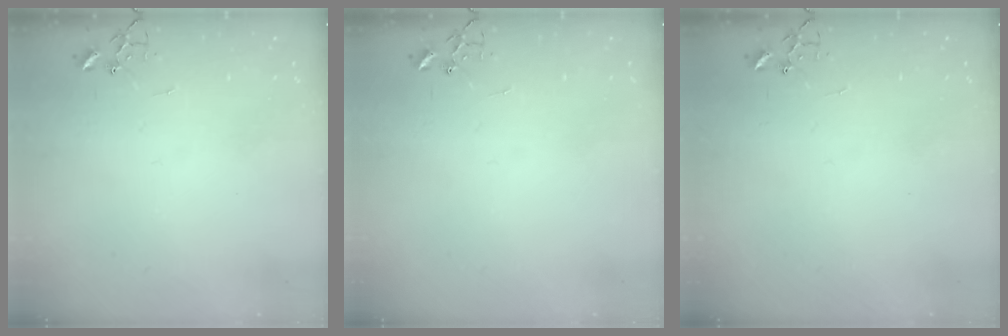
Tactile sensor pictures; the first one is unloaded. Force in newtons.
{"total": 0.0}
{"total": 0.0}